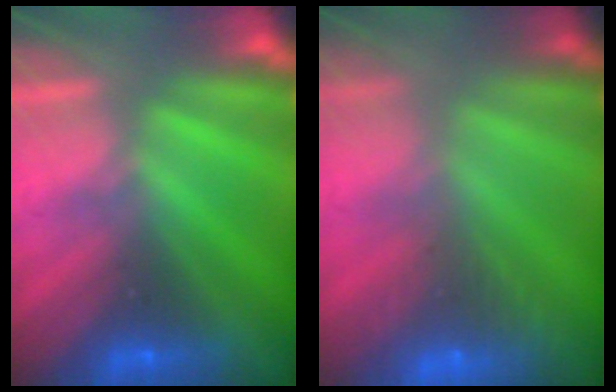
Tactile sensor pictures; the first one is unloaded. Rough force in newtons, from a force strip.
{"total": 6.4}